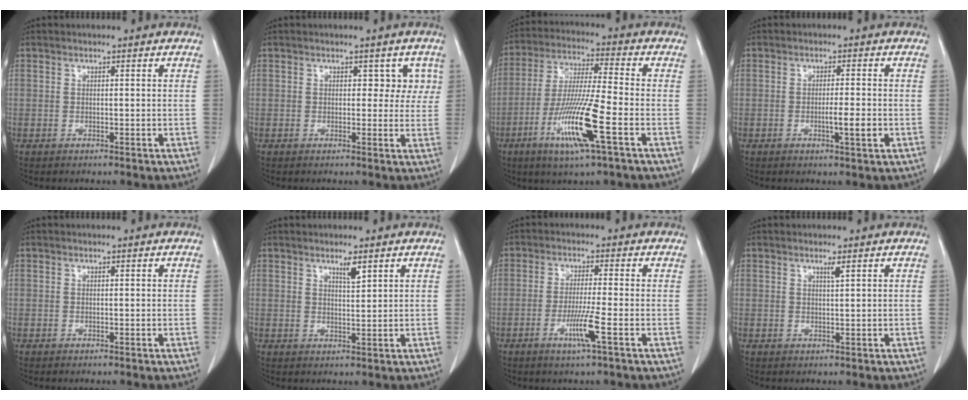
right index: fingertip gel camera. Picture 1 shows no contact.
{"total": 3.4, "force": [1.3, 2.4, 2.0], "torque": [-0.002, 0.009, 0.011]}
{"total": 13.6, "force": [-5.3, 0.1, 12.5], "torque": [-0.252, -0.023, -0.101]}
{"total": 3.7, "force": [-1.0, 0.1, 3.5], "torque": [-0.056, -0.004, -0.015]}
{"total": 0.0}
{"total": 2.2, "force": [1.5, 0.1, 1.6], "torque": [-0.032, -0.004, 0.028]}
{"total": 6.3, "force": [-2.7, -0.8, 5.6], "torque": [-0.108, -0.016, -0.053]}
{"total": 1.0, "force": [0.6, -0.2, 0.7], "torque": [-0.018, -0.005, 0.013]}